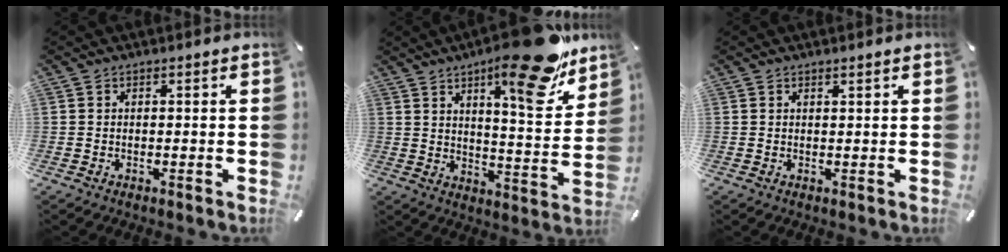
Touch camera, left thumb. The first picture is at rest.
{"total": 20.2, "force": [13.7, 6.5, 13.4], "torque": [-0.173, -0.097, 0.214]}
{"total": 0.8, "force": [0.7, -0.1, 0.2], "torque": [-0.004, -0.003, 0.014]}